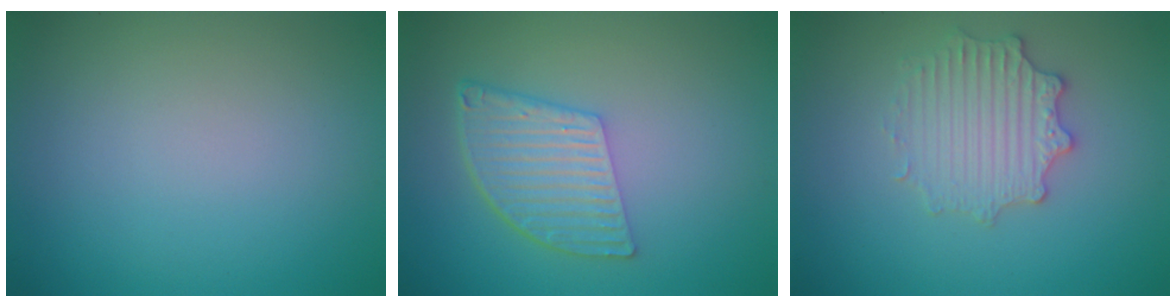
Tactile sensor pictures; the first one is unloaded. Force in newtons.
{"total": 5.1, "press": 3.7, "slide": 3.6}
{"total": 2.9, "press": 2.9, "slide": 0.6}